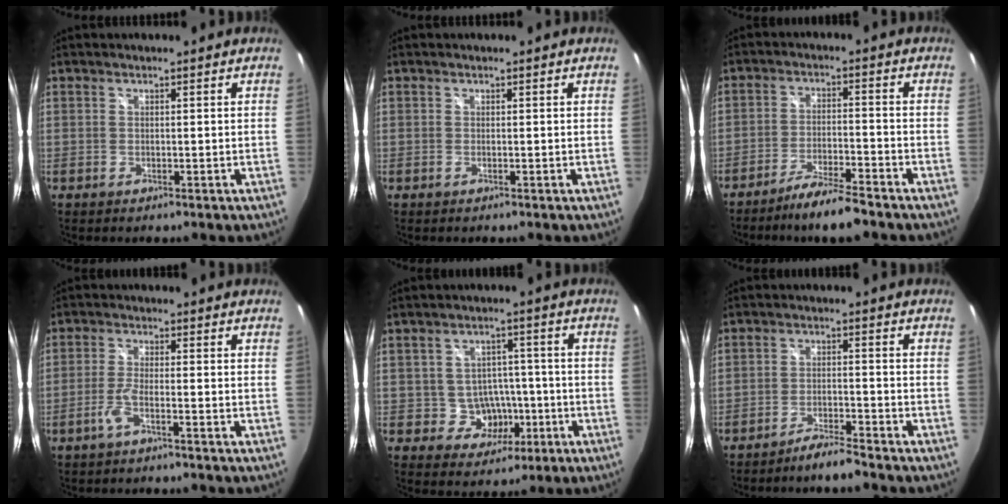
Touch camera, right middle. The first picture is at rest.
{"total": 0.0}
{"total": 8.0, "force": [-6.9, 0.3, 4.1], "torque": [-0.089, -0.003, -0.115]}
{"total": 3.2, "force": [-2.1, 0.2, 2.4], "torque": [-0.063, 0.000, -0.043]}
{"total": 6.5, "force": [-1.9, 5.9, 2.0], "torque": [-0.047, 0.021, -0.009]}
{"total": 4.3, "force": [-4.1, -0.4, 1.4], "torque": [-0.049, 0.002, -0.071]}